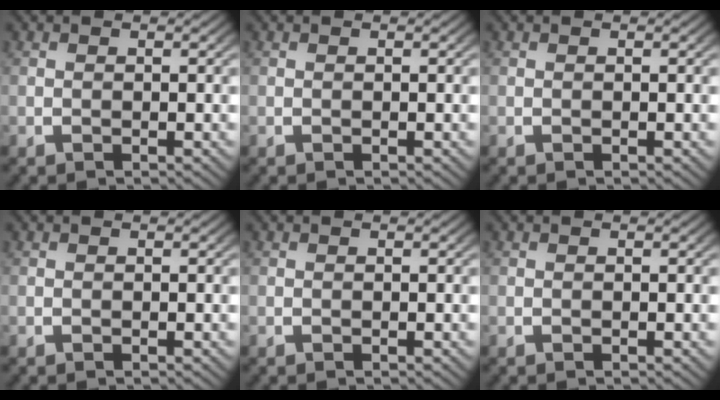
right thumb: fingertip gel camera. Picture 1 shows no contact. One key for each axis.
{"total": 0.0}
{"total": 0.0}
{"total": 0.0}
{"total": 0.0}
{"total": 0.0}